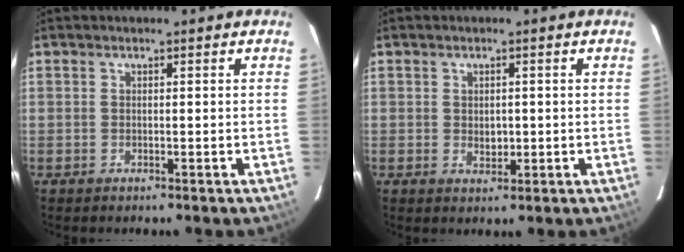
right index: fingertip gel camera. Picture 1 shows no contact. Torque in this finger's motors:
{"motor_torque": [0.07, -0.02, 0.11, 0.03]}